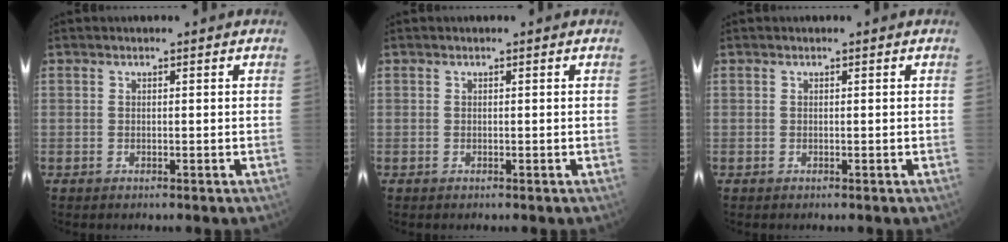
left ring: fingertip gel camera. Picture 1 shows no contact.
{"total": 0.0}
{"total": 0.0}